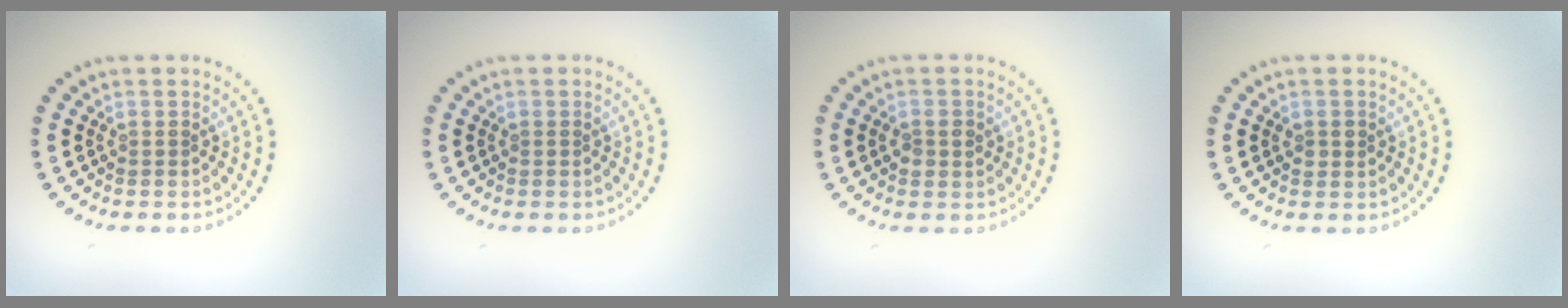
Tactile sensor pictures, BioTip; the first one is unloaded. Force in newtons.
{"total": 0.0}
{"total": 1.4, "press": 1.4, "slide": 0.2}
{"total": 1.0, "press": 1.0, "slide": 0.1}